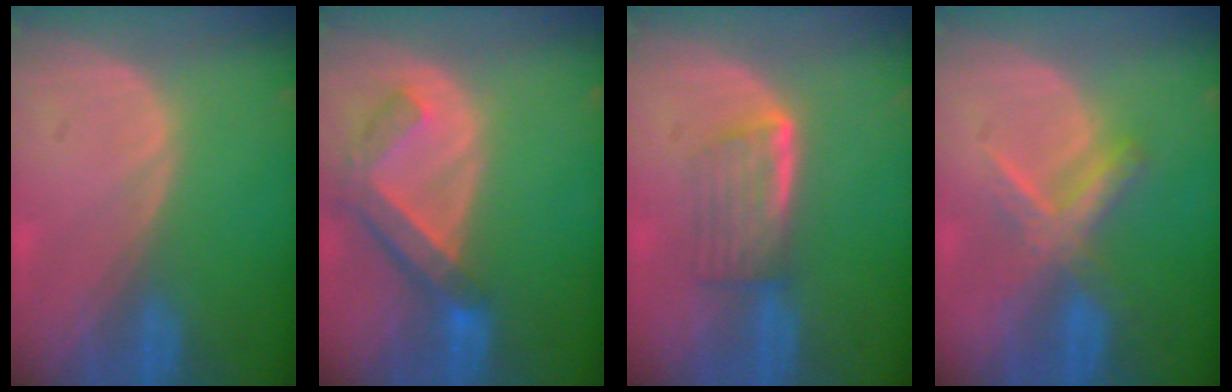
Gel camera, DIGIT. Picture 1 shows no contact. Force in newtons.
{"total": 7.0, "press": 6.1, "slide": 3.4}
{"total": 5.8, "press": 4.9, "slide": 3.0}
{"total": 5.6, "press": 5.6, "slide": 0.1}